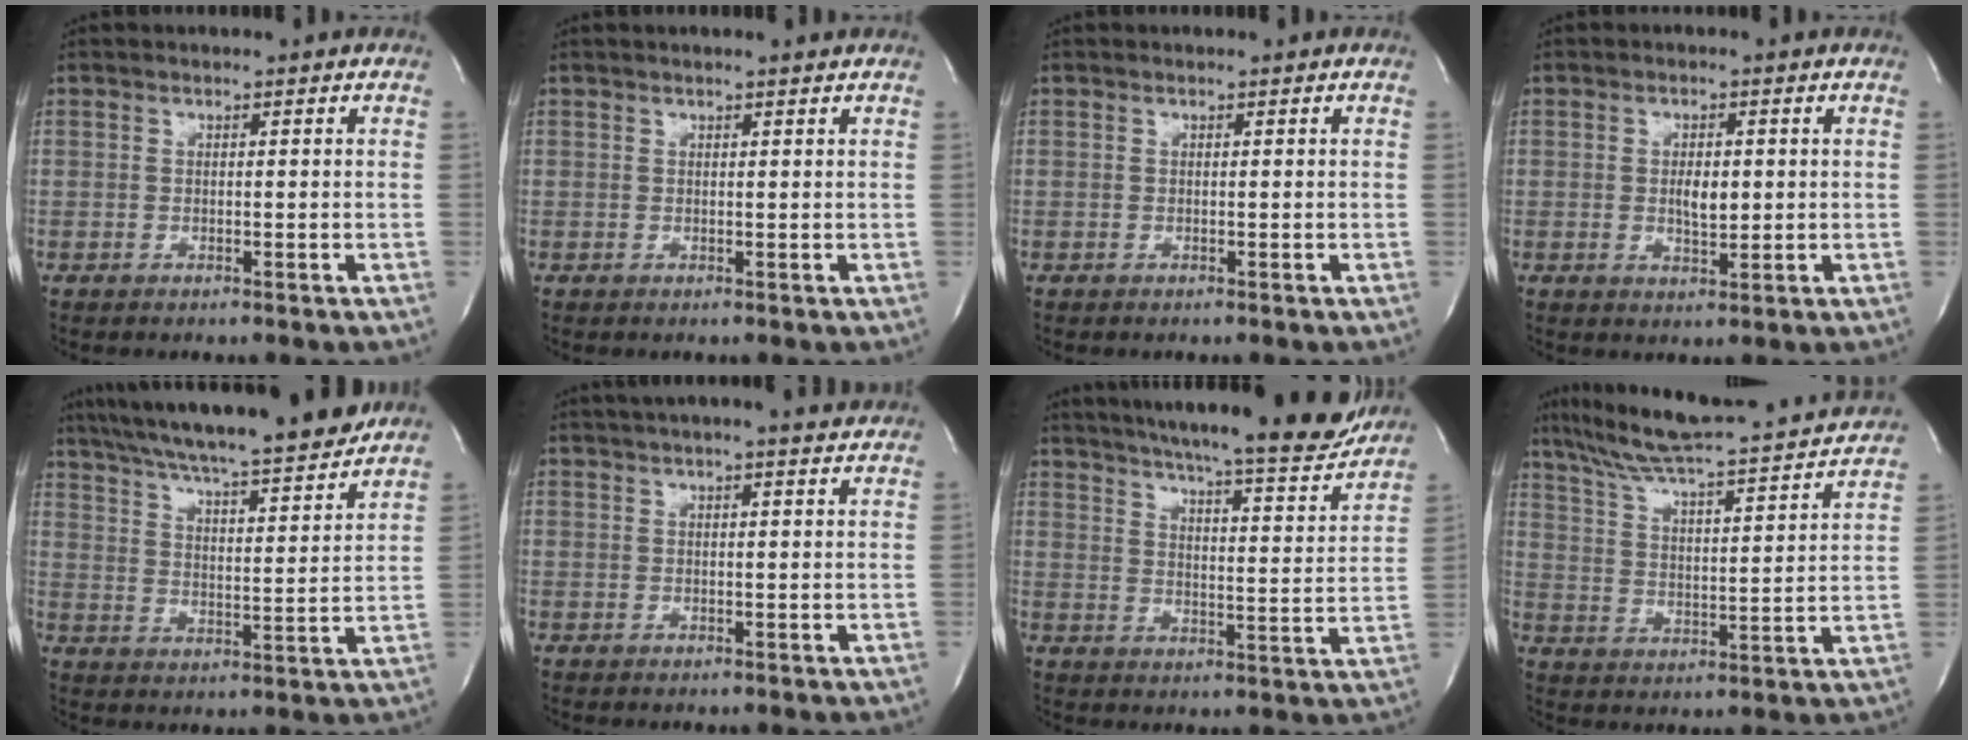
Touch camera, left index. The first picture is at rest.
{"total": 2.4, "force": [2.2, 0.0, 1.1], "torque": [-0.019, 0.007, 0.024]}
{"total": 0.0}
{"total": 3.3, "force": [-0.3, 1.3, 3.0], "torque": [-0.053, -0.007, -0.001]}
{"total": 20.9, "force": [18.4, 1.1, 9.8], "torque": [-0.167, -0.008, 0.270]}
{"total": 7.7, "force": [6.7, 0.3, 3.7], "torque": [-0.058, 0.017, 0.077]}
{"total": 22.0, "force": [19.7, 1.6, 9.5], "torque": [-0.149, -0.048, 0.256]}
{"total": 21.5, "force": [19.6, 0.6, 8.9], "torque": [-0.147, -0.020, 0.275]}